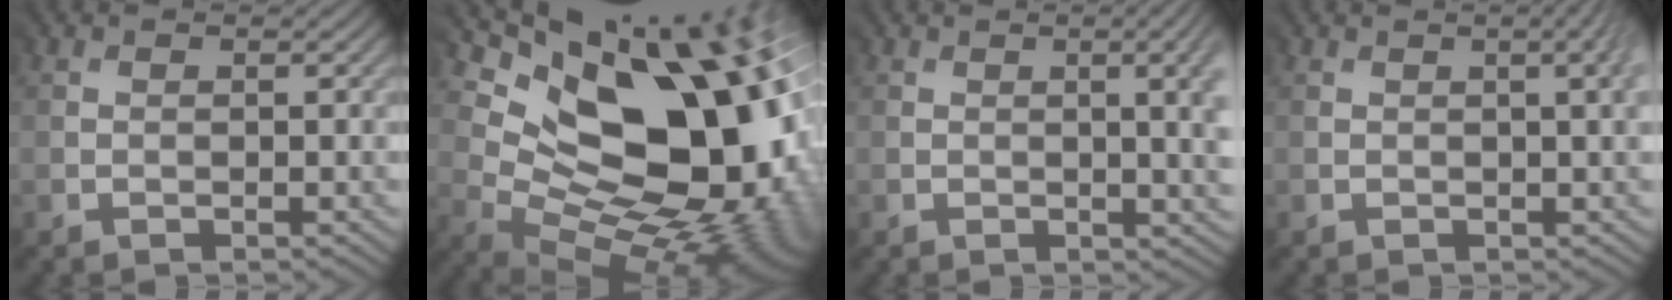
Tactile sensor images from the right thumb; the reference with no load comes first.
{"total": 17.3, "force": [3.4, 11.3, 12.7], "torque": [-0.138, 0.000, 0.107]}
{"total": 5.9, "force": [-0.7, 1.8, 5.5], "torque": [-0.026, 0.015, -0.015]}
{"total": 3.4, "force": [0.1, 0.9, 3.3], "torque": [-0.015, 0.012, -0.005]}